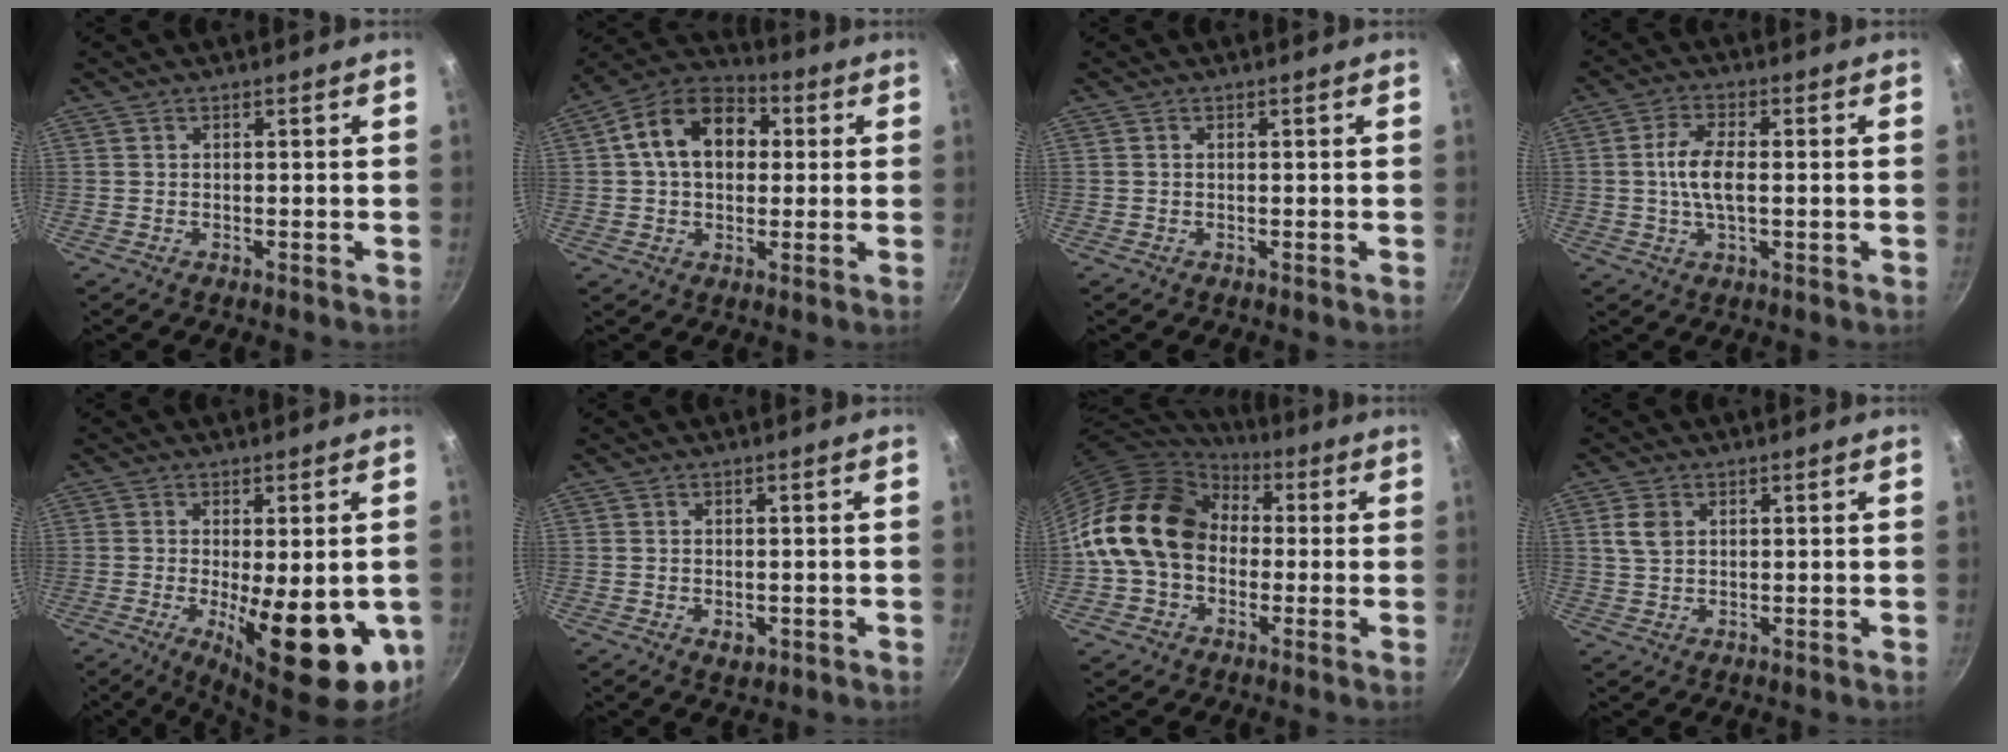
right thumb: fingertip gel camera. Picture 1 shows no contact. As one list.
[{"total": 14.5, "force": [2.5, 10.4, 9.8], "torque": [-0.127, 0.027, 0.022]}, {"total": 0.0}, {"total": 7.1, "force": [0.1, 3.2, 6.3], "torque": [-0.127, 0.009, -0.004]}, {"total": 17.0, "force": [-3.8, 6.2, 15.4], "torque": [-0.198, -0.017, -0.039]}, {"total": 2.3, "force": [-0.5, 1.7, 1.6], "torque": [-0.023, -0.005, -0.006]}, {"total": 18.1, "force": [1.0, 14.1, 11.3], "torque": [-0.176, 0.042, 0.007]}, {"total": 4.0, "force": [1.3, 2.9, 2.5], "torque": [-0.040, 0.001, 0.025]}]